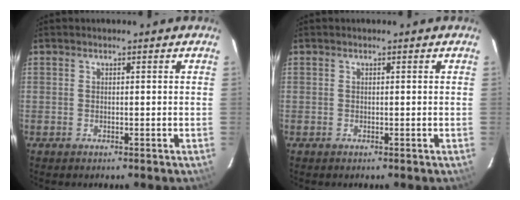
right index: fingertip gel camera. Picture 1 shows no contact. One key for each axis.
{"total": 0.0}